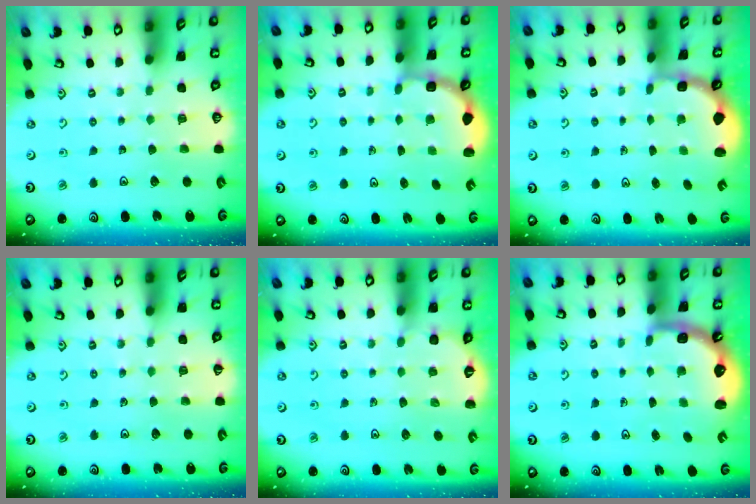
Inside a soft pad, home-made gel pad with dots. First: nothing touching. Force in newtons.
{"total": 2.9, "press": 2.3, "slide": 1.8}
{"total": 2.7, "press": 2.1, "slide": 1.7}
{"total": 2.1, "press": 2.1, "slide": 0.4}
{"total": 3.4, "press": 3.3, "slide": 0.7}
{"total": 2.6, "press": 2.4, "slide": 1.1}